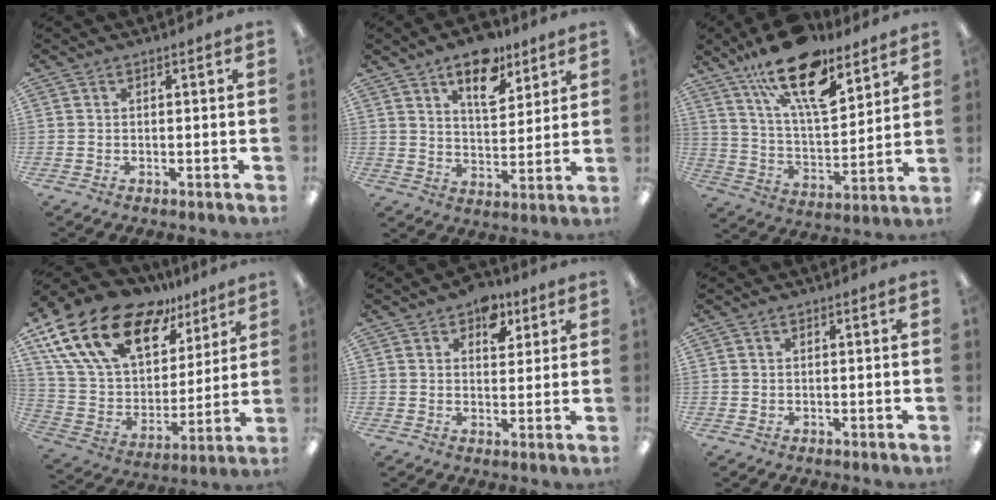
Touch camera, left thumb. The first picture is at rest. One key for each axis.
{"total": 13.3, "fx": 8.6, "fy": 6.7, "fz": 7.6, "tx": -0.097, "ty": -0.042, "tz": 0.147}
{"total": 19.8, "fx": 13.4, "fy": 7.7, "fz": 12.4, "tx": -0.202, "ty": -0.075, "tz": 0.230}
{"total": 23.1, "fx": 14.4, "fy": 12.4, "fz": 13.2, "tx": -0.254, "ty": -0.078, "tz": 0.261}
{"total": 7.8, "fx": 4.4, "fy": 5.0, "fz": 4.2, "tx": -0.039, "ty": -0.017, "tz": 0.072}
{"total": 0.5, "fx": 0.4, "fy": 0.4, "fz": 0.0, "tx": 0.000, "ty": 0.002, "tz": 0.006}